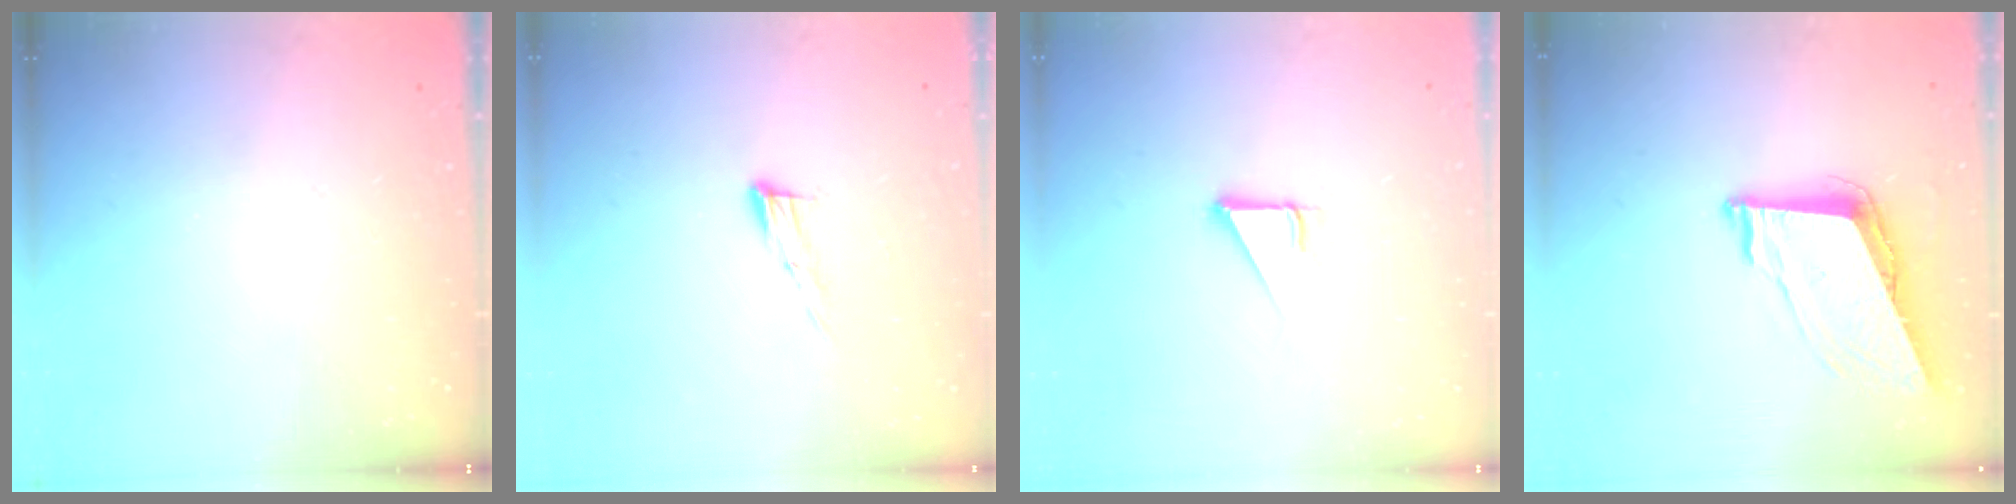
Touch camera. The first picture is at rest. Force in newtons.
{"total": 8.1, "press": 7.9, "slide": 1.6}
{"total": 2.9, "press": 2.9, "slide": 0.1}
{"total": 9.3, "press": 8.8, "slide": 3.2}